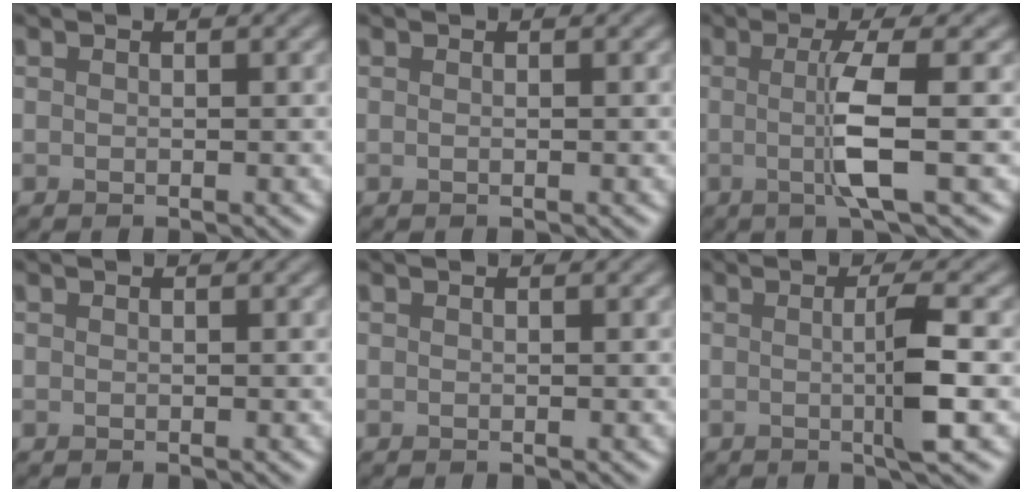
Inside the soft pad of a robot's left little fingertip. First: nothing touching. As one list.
[{"total": 0.0}, {"total": 4.3, "force": [-0.1, 0.5, 4.3], "torque": [-0.078, -0.007, -0.005]}, {"total": 0.0}, {"total": 0.0}, {"total": 3.9, "force": [-0.1, 0.5, 3.8], "torque": [-0.060, -0.007, -0.005]}]